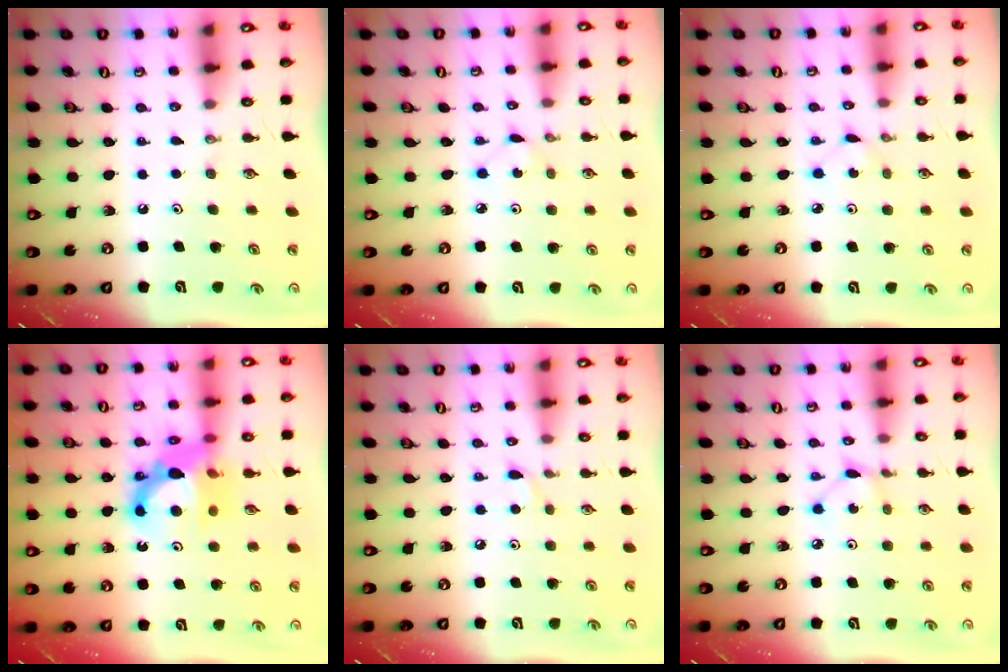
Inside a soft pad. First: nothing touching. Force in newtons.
{"total": 2.6, "press": 2.6, "slide": 0.2}
{"total": 2.6, "press": 2.6, "slide": 0.2}
{"total": 12.7, "press": 12.5, "slide": 2.1}
{"total": 4.7, "press": 4.6, "slide": 0.6}
{"total": 2.4, "press": 2.4, "slide": 0.1}